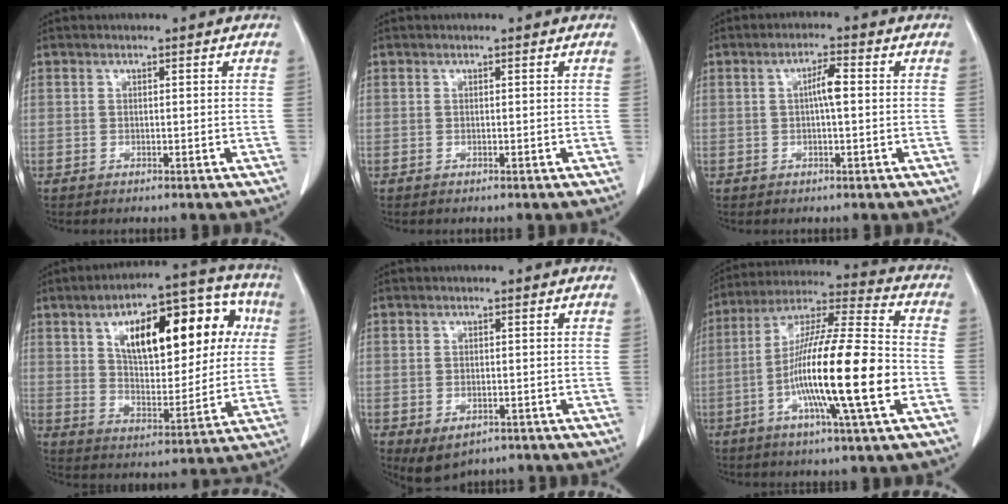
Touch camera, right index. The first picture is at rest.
{"total": 0.0}
{"total": 3.3, "force": [0.2, 0.4, 3.3], "torque": [-0.060, 0.006, 0.002]}
{"total": 20.6, "force": [6.3, 8.7, 17.5], "torque": [-0.259, 0.044, 0.096]}
{"total": 4.4, "force": [-2.4, 2.8, 2.3], "torque": [-0.038, -0.006, -0.024]}
{"total": 19.2, "force": [-4.7, 0.6, 18.7], "torque": [-0.338, -0.009, -0.089]}